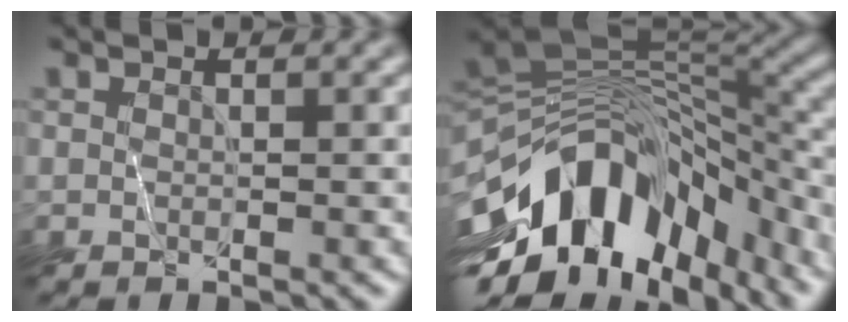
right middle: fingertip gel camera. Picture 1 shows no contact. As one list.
[{"total": 13.5, "force": [-7.2, 6.6, 9.4], "torque": [-0.171, 0.014, -0.120]}]